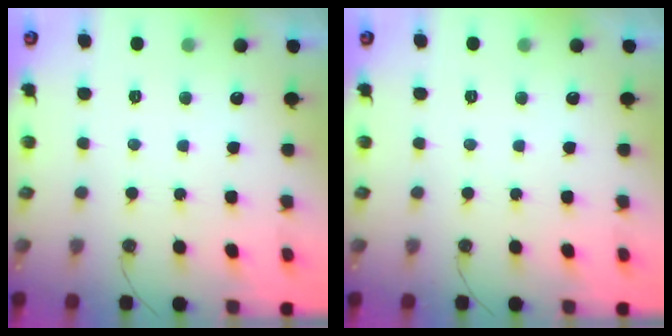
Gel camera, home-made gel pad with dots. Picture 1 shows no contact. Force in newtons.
{"total": 0.0}